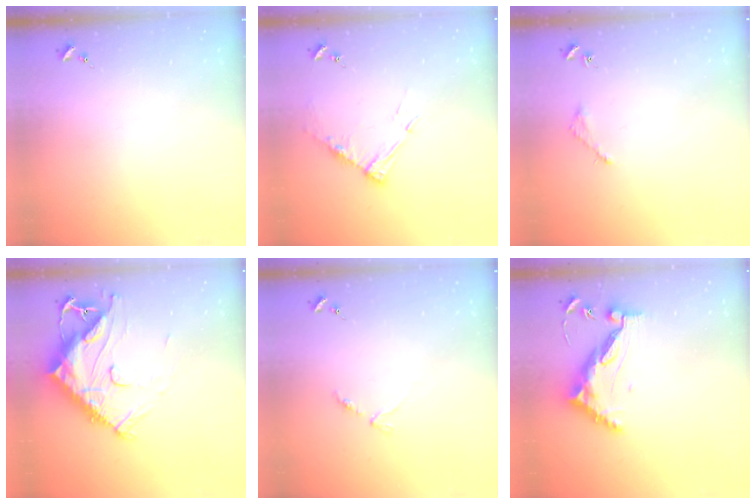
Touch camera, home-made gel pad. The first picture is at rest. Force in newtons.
{"total": 9.1, "press": 9.1, "slide": 0.7}
{"total": 3.0, "press": 3.0, "slide": 0.4}
{"total": 18.8, "press": 18.7, "slide": 1.7}
{"total": 3.4, "press": 3.4, "slide": 0.5}
{"total": 10.3, "press": 10.2, "slide": 1.0}